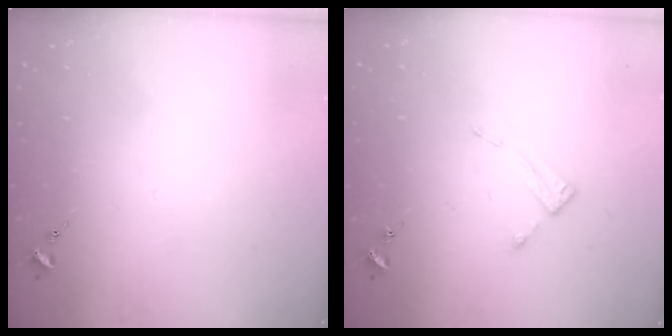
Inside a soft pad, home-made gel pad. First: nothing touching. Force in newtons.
{"total": 2.6, "press": 2.6, "slide": 0.3}